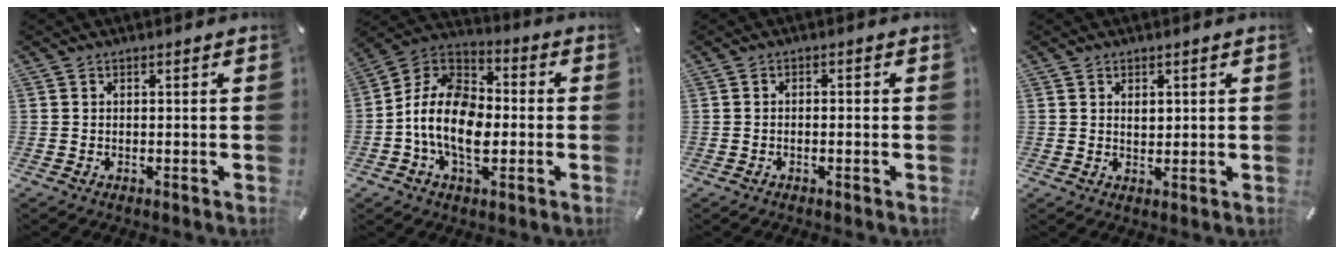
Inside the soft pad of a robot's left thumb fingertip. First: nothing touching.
{"total": 13.5, "force": [-4.4, 9.0, 9.1], "torque": [-0.207, 0.017, -0.086]}
{"total": 1.2, "force": [-0.9, 0.4, 0.7], "torque": [-0.014, 0.004, -0.018]}
{"total": 1.9, "force": [0.9, 1.4, 0.9], "torque": [-0.004, -0.002, 0.012]}